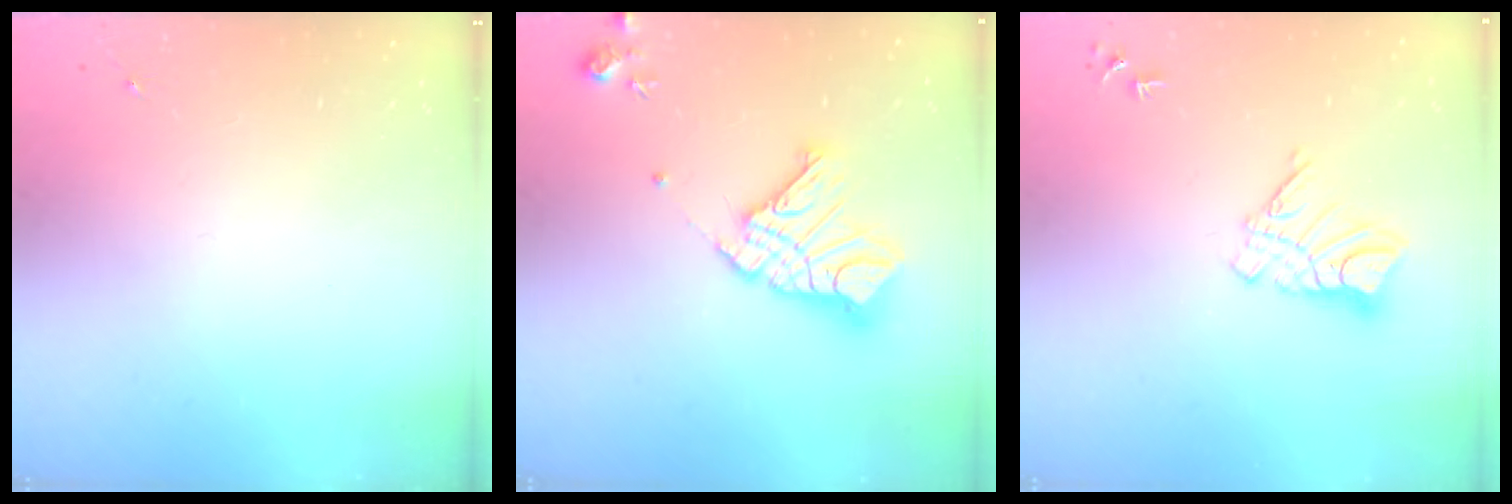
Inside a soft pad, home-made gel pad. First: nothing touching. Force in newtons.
{"total": 15.8, "press": 15.7, "slide": 1.9}
{"total": 10.5, "press": 10.4, "slide": 1.0}